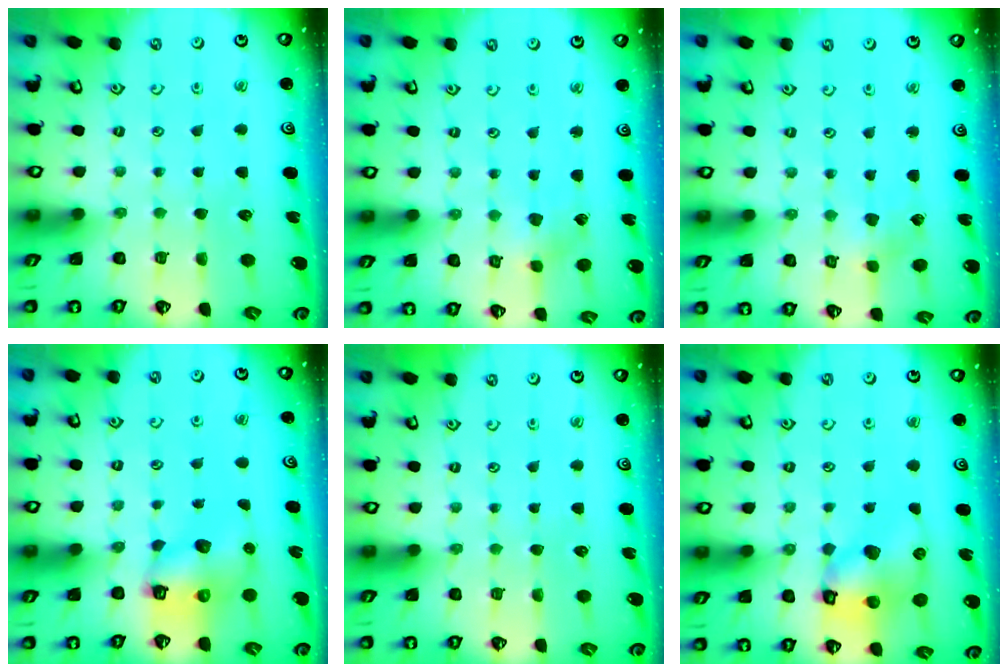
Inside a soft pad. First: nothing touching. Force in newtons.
{"total": 2.1, "press": 2.1, "slide": 0.0}
{"total": 2.2, "press": 2.2, "slide": 0.2}
{"total": 9.3, "press": 9.2, "slide": 0.9}
{"total": 0.0}
{"total": 12.0, "press": 11.8, "slide": 1.9}